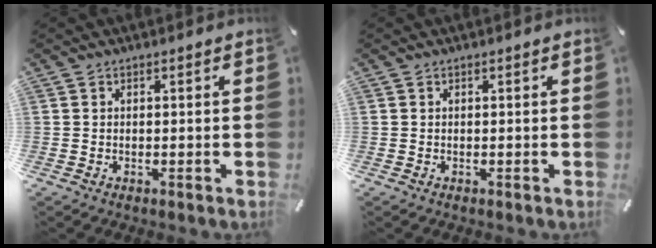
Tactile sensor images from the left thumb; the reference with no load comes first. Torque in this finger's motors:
{"motor_torque": [0.00, 0.00, -0.07, 0.07, 0.00]}